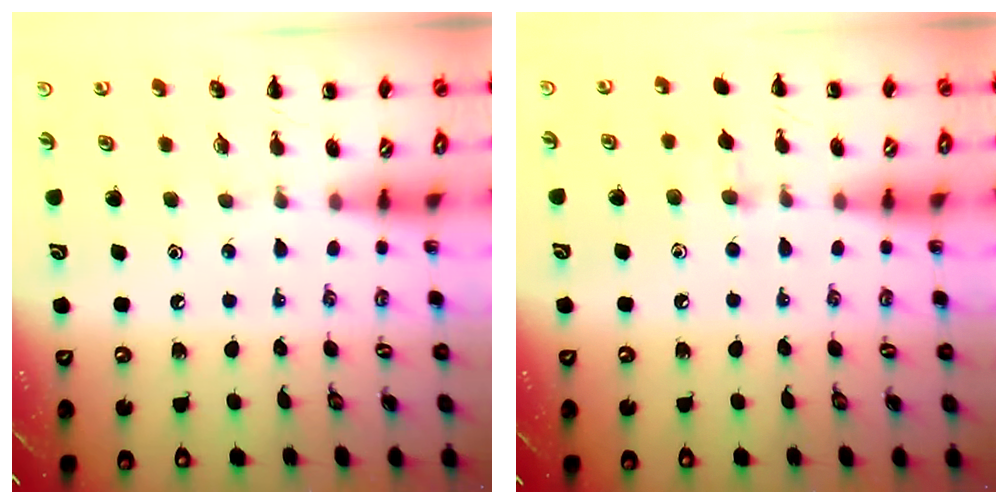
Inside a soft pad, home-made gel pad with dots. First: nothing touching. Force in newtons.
{"total": 5.9, "press": 5.5, "slide": 2.0}